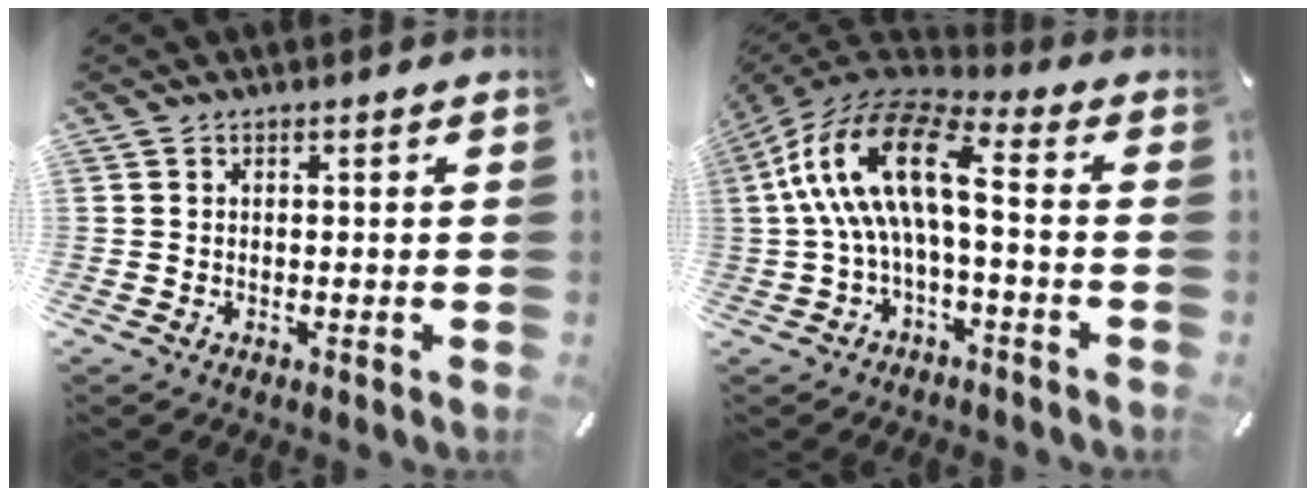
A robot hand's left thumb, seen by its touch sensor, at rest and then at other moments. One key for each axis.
{"total": 16.6, "fx": 0.8, "fy": 7.4, "fz": 14.8, "tx": -0.303, "ty": 0.007, "tz": 0.011}